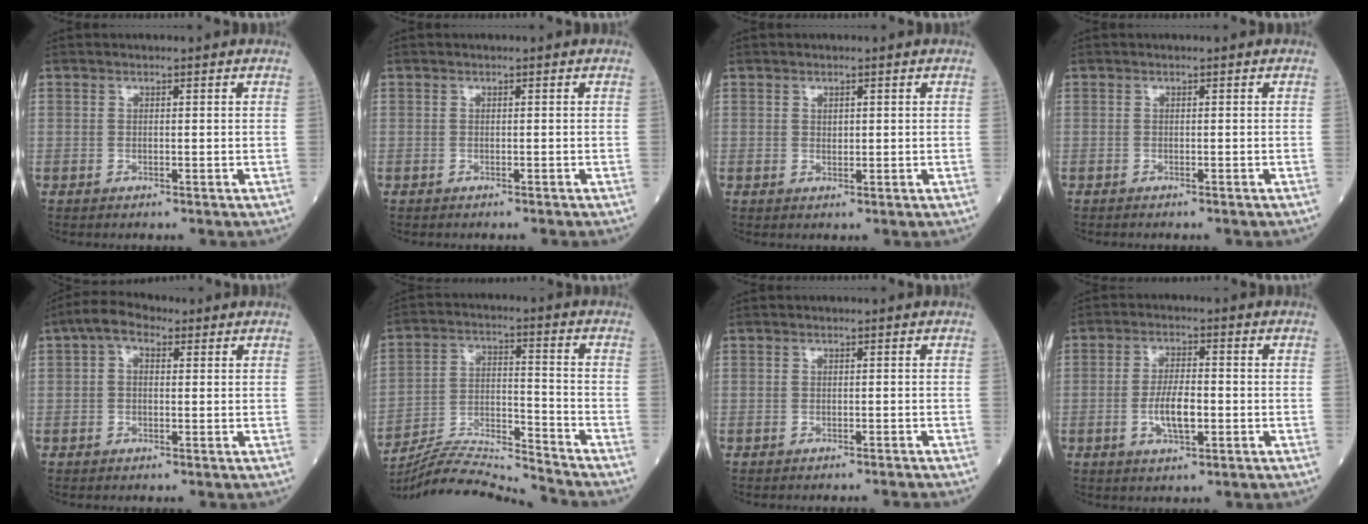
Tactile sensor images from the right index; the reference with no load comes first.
{"total": 1.1, "force": [-1.1, -0.2, 0.4], "torque": [-0.002, 0.001, -0.015]}
{"total": 0.9, "force": [0.3, 0.5, 0.6], "torque": [-0.009, -0.003, 0.008]}
{"total": 1.4, "force": [-1.3, -0.1, 0.6], "torque": [-0.006, 0.001, -0.017]}
{"total": 4.0, "force": [1.4, 2.4, 2.9], "torque": [-0.057, 0.025, 0.020]}
{"total": 13.2, "force": [-12.9, -2.1, 1.8], "torque": [-0.037, 0.017, -0.236]}
{"total": 2.4, "force": [-2.3, -0.6, 0.4], "torque": [-0.002, -0.002, -0.029]}
{"total": 5.7, "force": [-1.4, 1.7, 5.3], "torque": [-0.106, 0.001, -0.025]}